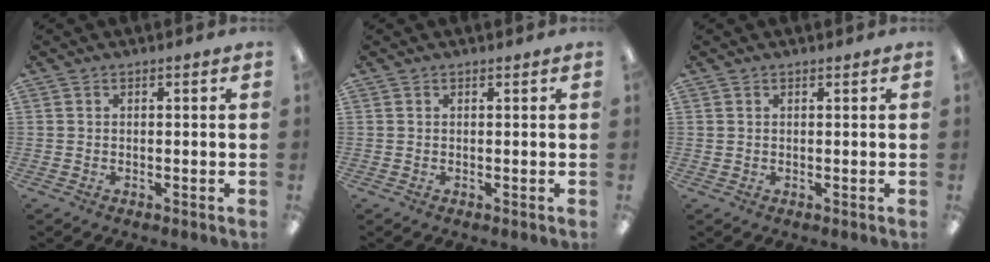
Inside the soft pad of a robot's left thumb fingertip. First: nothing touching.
{"total": 0.0}
{"total": 0.6, "force": [0.5, 0.2, 0.0], "torque": [0.000, 0.001, 0.009]}